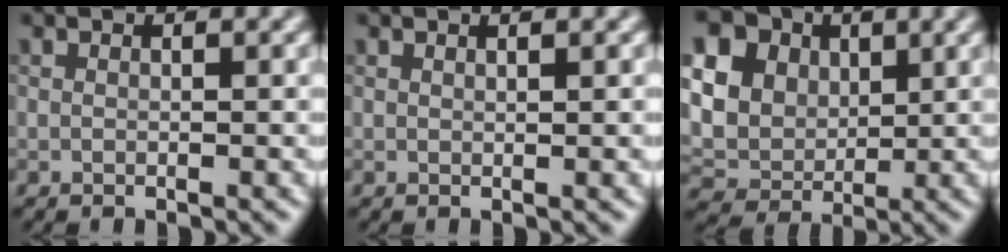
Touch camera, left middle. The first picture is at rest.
{"total": 1.0, "force": [0.6, 0.4, 0.7], "torque": [0.000, 0.007, 0.000]}
{"total": 14.3, "force": [5.8, 11.4, 6.5], "torque": [-0.188, 0.038, 0.110]}